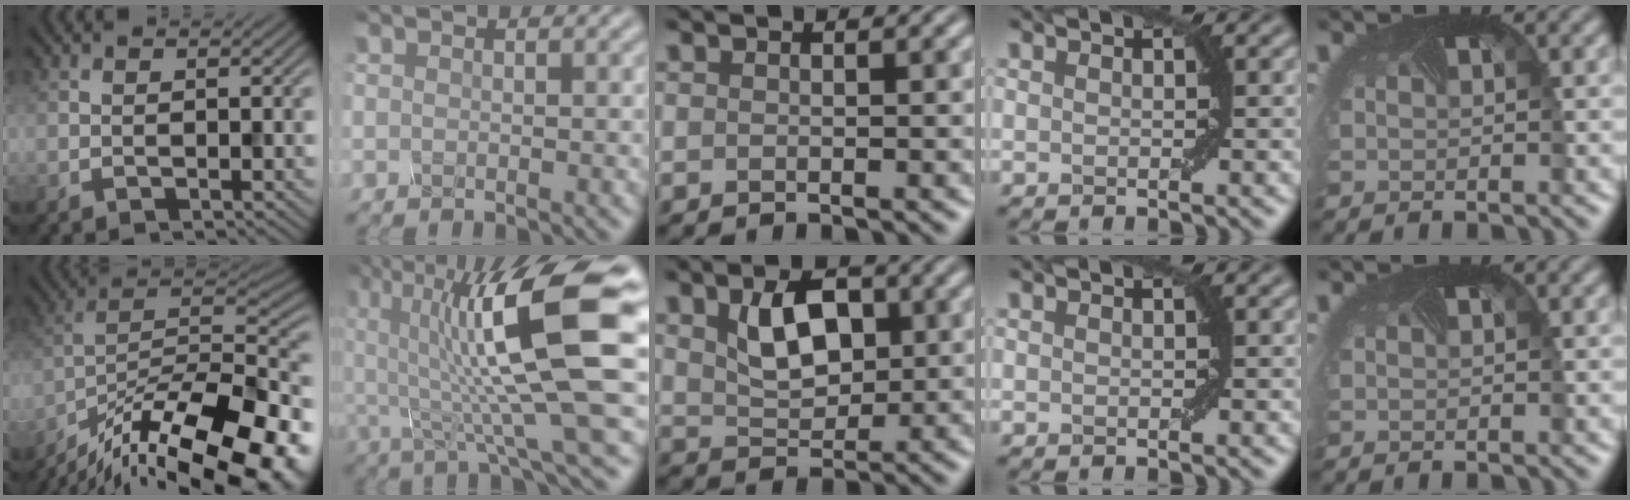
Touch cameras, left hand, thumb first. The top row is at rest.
{"thumb": {"total": 20.3, "force": [-14.7, 6.6, 12.3], "torque": [-0.197, -0.027, -0.230]}, "index": {"total": 13.4, "force": [2.3, 2.8, 13.0], "torque": [-0.224, 0.003, 0.040]}, "middle": {"total": 4.8, "force": [1.5, 2.9, 3.6], "torque": [-0.072, 0.002, 0.028]}}